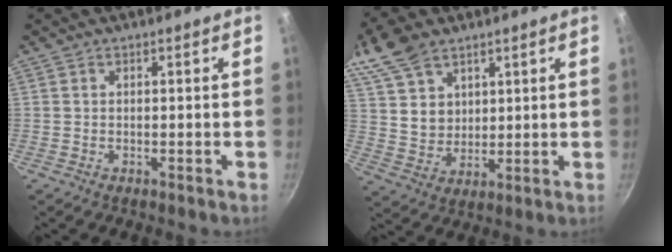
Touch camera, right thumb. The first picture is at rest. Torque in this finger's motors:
{"motor_torque": [-0.09, 0.23, 0.39, 0.26, 0.04]}